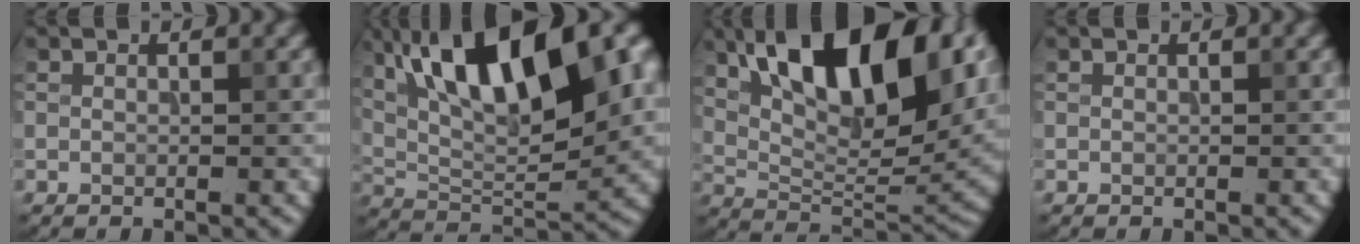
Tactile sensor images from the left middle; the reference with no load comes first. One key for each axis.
{"total": 15.5, "fx": 6.2, "fy": 6.2, "fz": 12.7, "tx": -0.201, "ty": 0.015, "tz": 0.102}
{"total": 14.0, "fx": 5.8, "fy": 6.1, "fz": 11.1, "tx": -0.163, "ty": 0.011, "tz": 0.096}
{"total": 0.0}